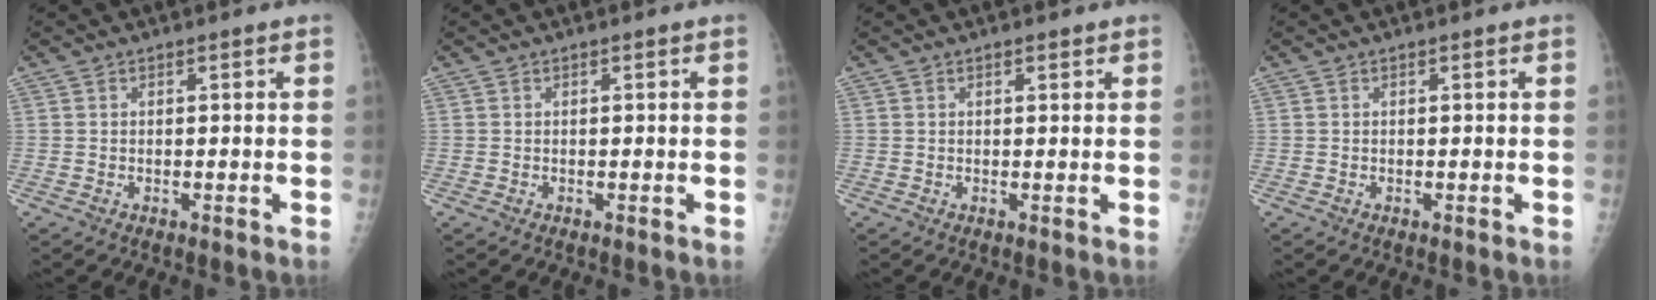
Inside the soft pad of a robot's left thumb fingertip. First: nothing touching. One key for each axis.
{"total": 0.0}
{"total": 0.9, "fx": 0.6, "fy": 0.4, "fz": 0.5, "tx": -0.004, "ty": -0.003, "tz": 0.009}
{"total": 0.0}